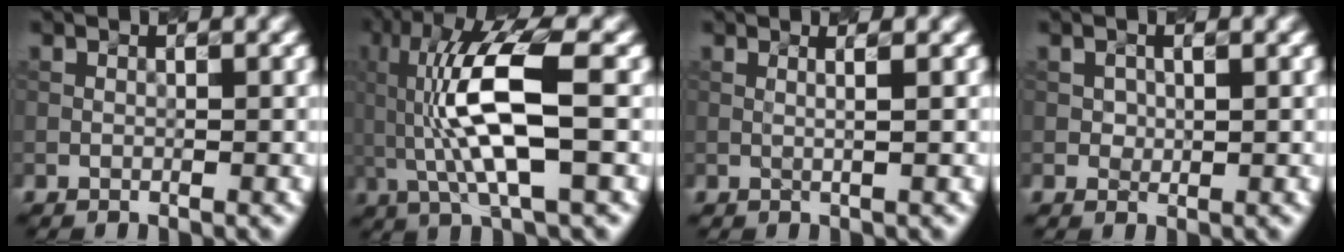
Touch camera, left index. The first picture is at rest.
{"total": 9.6, "force": [0.3, 2.6, 9.2], "torque": [-0.182, 0.008, 0.005]}
{"total": 2.1, "force": [0.7, 0.8, 1.8], "torque": [-0.014, 0.003, -0.015]}
{"total": 1.0, "force": [0.2, 0.7, 0.7], "torque": [-0.014, 0.000, 0.005]}